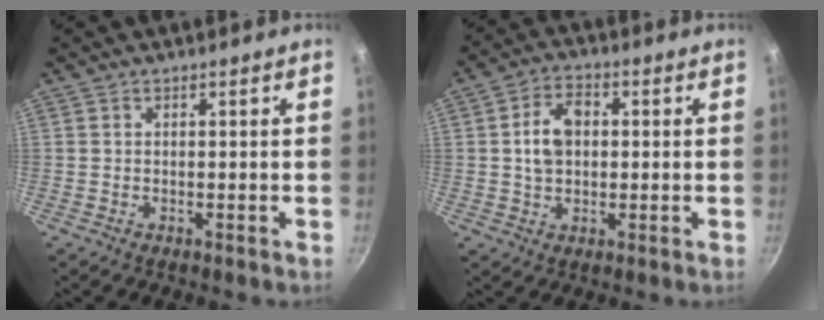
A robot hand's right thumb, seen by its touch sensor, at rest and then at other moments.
{"total": 7.8, "force": [0.8, 5.4, 5.5], "torque": [-0.080, 0.014, 0.010]}